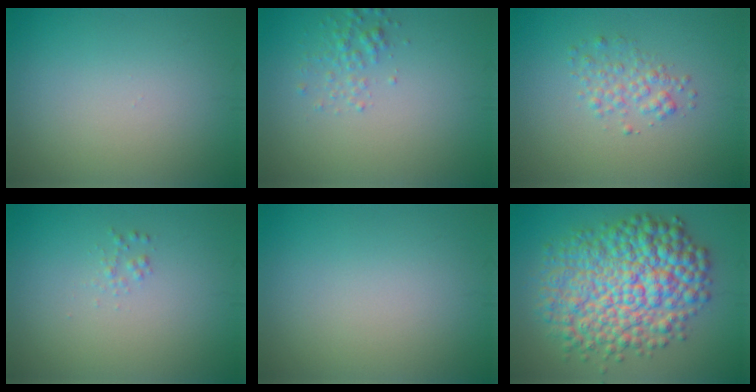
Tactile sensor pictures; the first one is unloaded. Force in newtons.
{"total": 1.6, "press": 1.6, "slide": 0.1}
{"total": 2.0, "press": 2.0, "slide": 0.1}
{"total": 0.7, "press": 0.7, "slide": 0.0}
{"total": 0.0}
{"total": 11.4, "press": 11.4, "slide": 0.1}